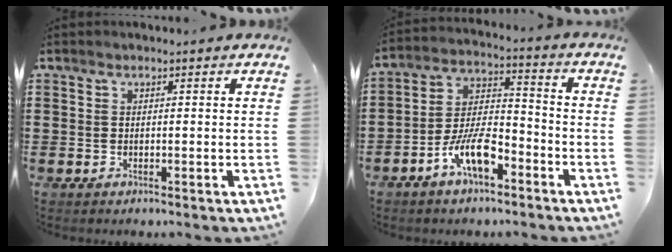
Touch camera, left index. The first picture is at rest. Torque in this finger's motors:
{"motor_torque": [0.79, 0.66, 0.57, 0.18]}